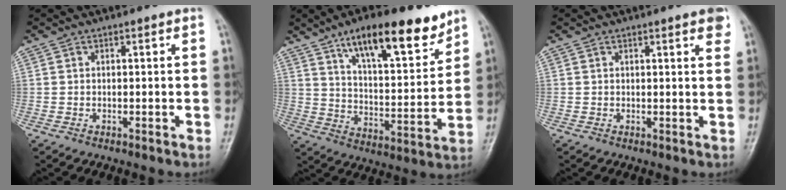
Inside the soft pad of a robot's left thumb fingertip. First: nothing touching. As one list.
[{"total": 17.3, "force": [11.3, 5.8, 11.7], "torque": [-0.147, -0.058, 0.187]}, {"total": 3.3, "force": [2.0, 0.6, 2.5], "torque": [-0.023, -0.004, 0.021]}]